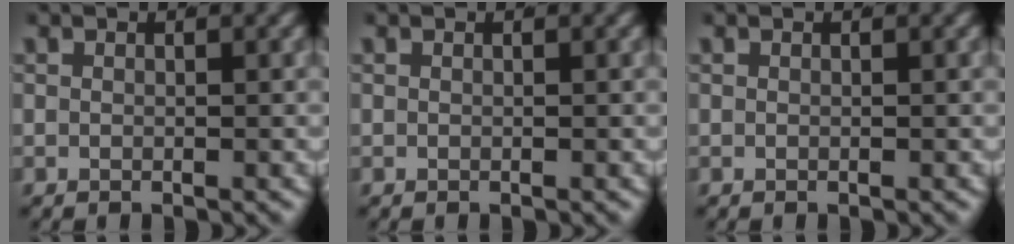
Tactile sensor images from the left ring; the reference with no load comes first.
{"total": 0.0}
{"total": 0.0}